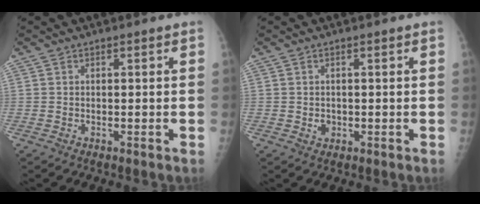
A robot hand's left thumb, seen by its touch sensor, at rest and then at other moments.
{"total": 1.3, "force": [-0.1, 1.2, 0.6], "torque": [-0.006, 0.001, 0.003]}